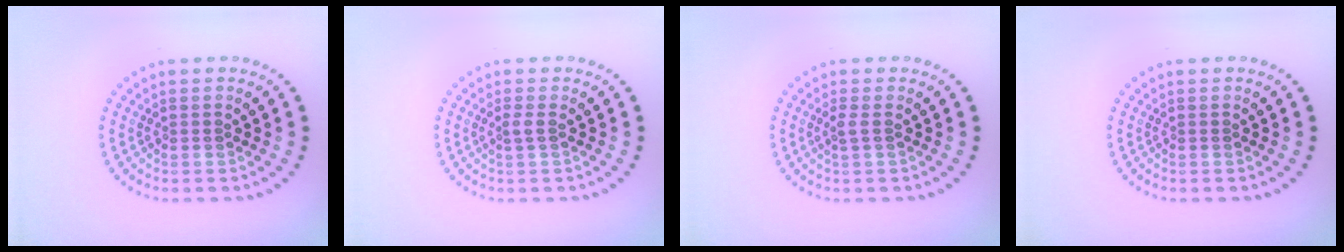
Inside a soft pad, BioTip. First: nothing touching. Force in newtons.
{"total": 0.9, "press": 0.6, "slide": 0.7}
{"total": 0.9, "press": 0.7, "slide": 0.6}
{"total": 0.0}